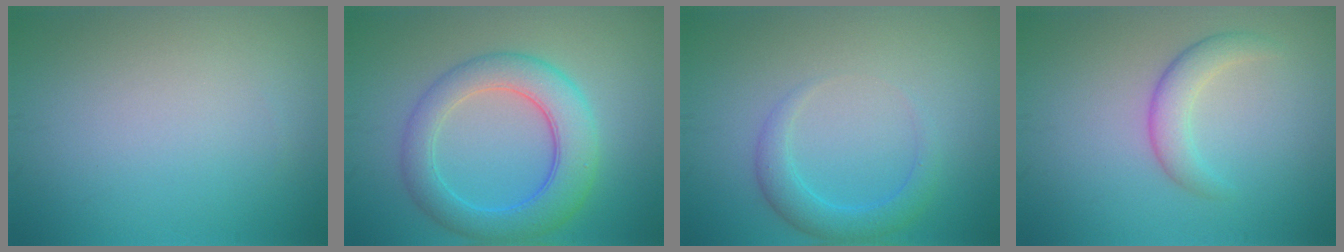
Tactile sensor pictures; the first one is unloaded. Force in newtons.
{"total": 6.3, "press": 6.3, "slide": 0.3}
{"total": 2.6, "press": 2.6, "slide": 0.2}
{"total": 2.7, "press": 2.7, "slide": 0.1}